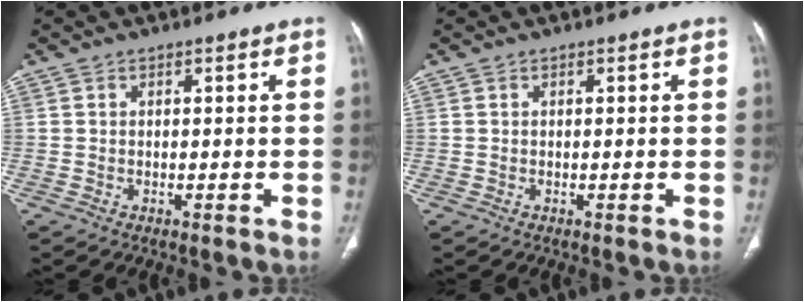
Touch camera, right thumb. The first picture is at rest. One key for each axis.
{"total": 0.0}